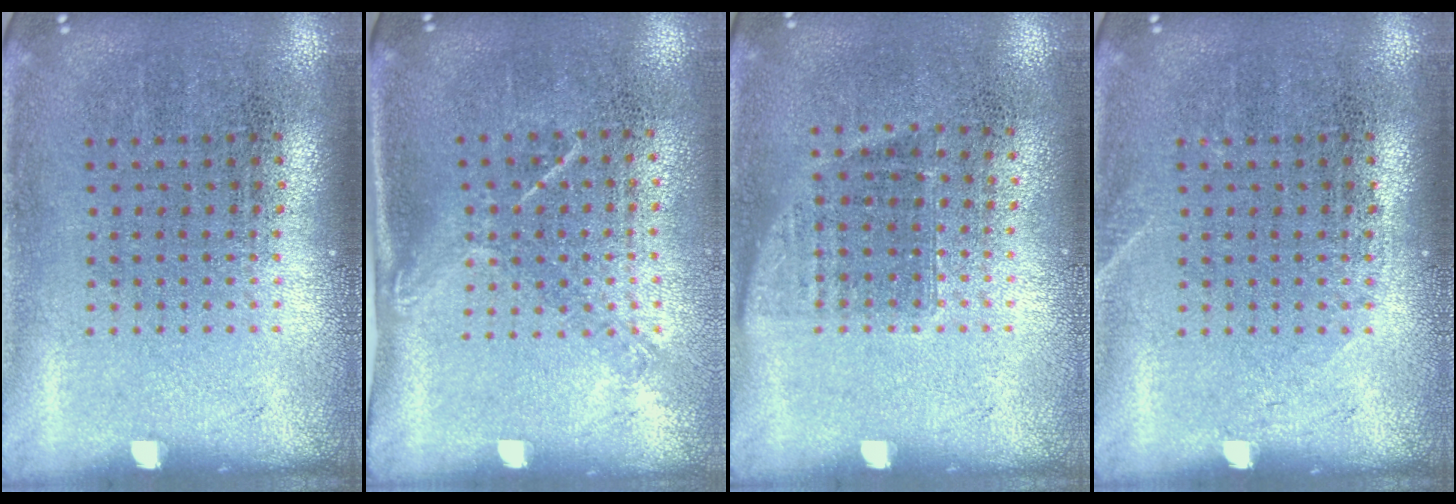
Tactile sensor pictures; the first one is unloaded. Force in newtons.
{"total": 1.4, "press": 1.0, "slide": 1.0}
{"total": 0.9, "press": 0.7, "slide": 0.5}
{"total": 0.7, "press": 0.6, "slide": 0.2}